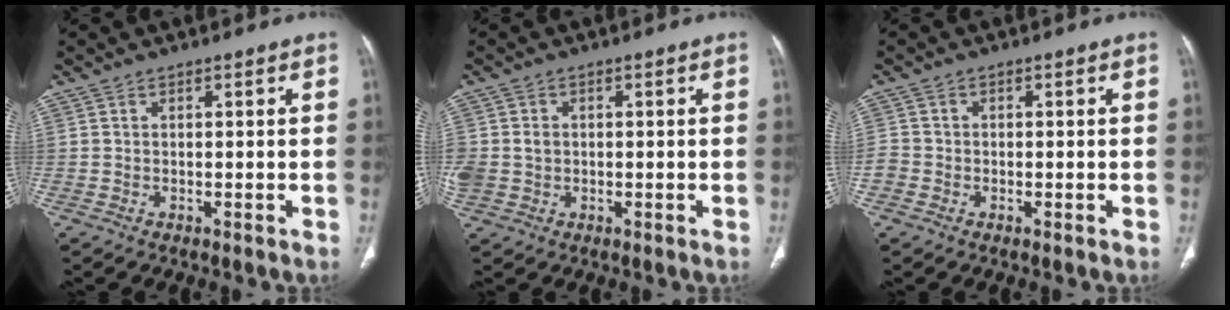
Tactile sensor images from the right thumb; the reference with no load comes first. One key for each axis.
{"total": 5.1, "fx": 0.0, "fy": 4.3, "fz": 2.8, "tx": -0.074, "ty": 0.008, "tz": 0.008}
{"total": 2.4, "fx": -1.0, "fy": 2.1, "fz": 0.6, "tx": -0.007, "ty": 0.009, "tz": -0.026}